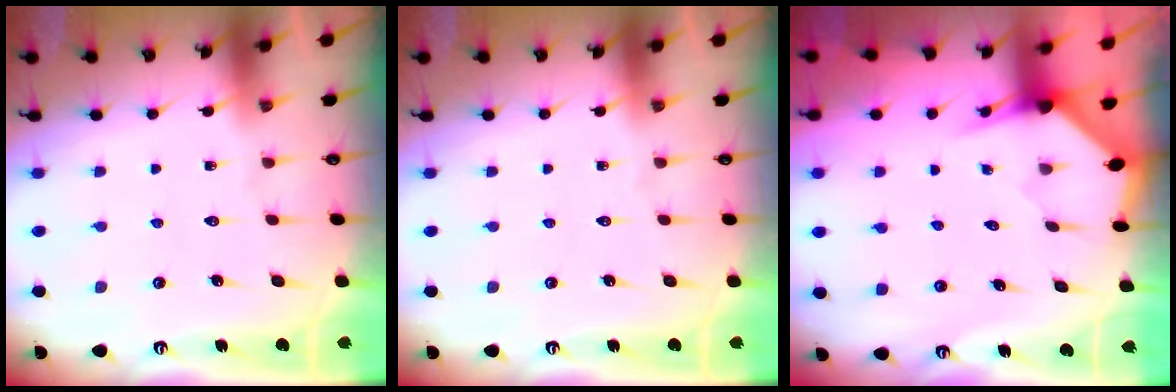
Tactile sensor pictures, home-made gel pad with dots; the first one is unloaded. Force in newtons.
{"total": 0.0}
{"total": 2.9, "press": 2.9, "slide": 0.2}